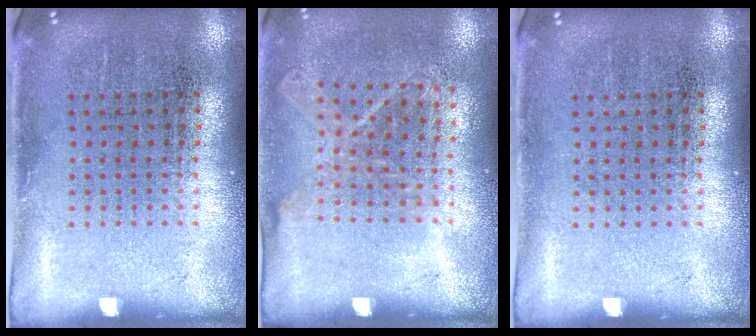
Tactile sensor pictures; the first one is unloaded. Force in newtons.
{"total": 1.2, "press": 1.0, "slide": 0.6}
{"total": 0.0}